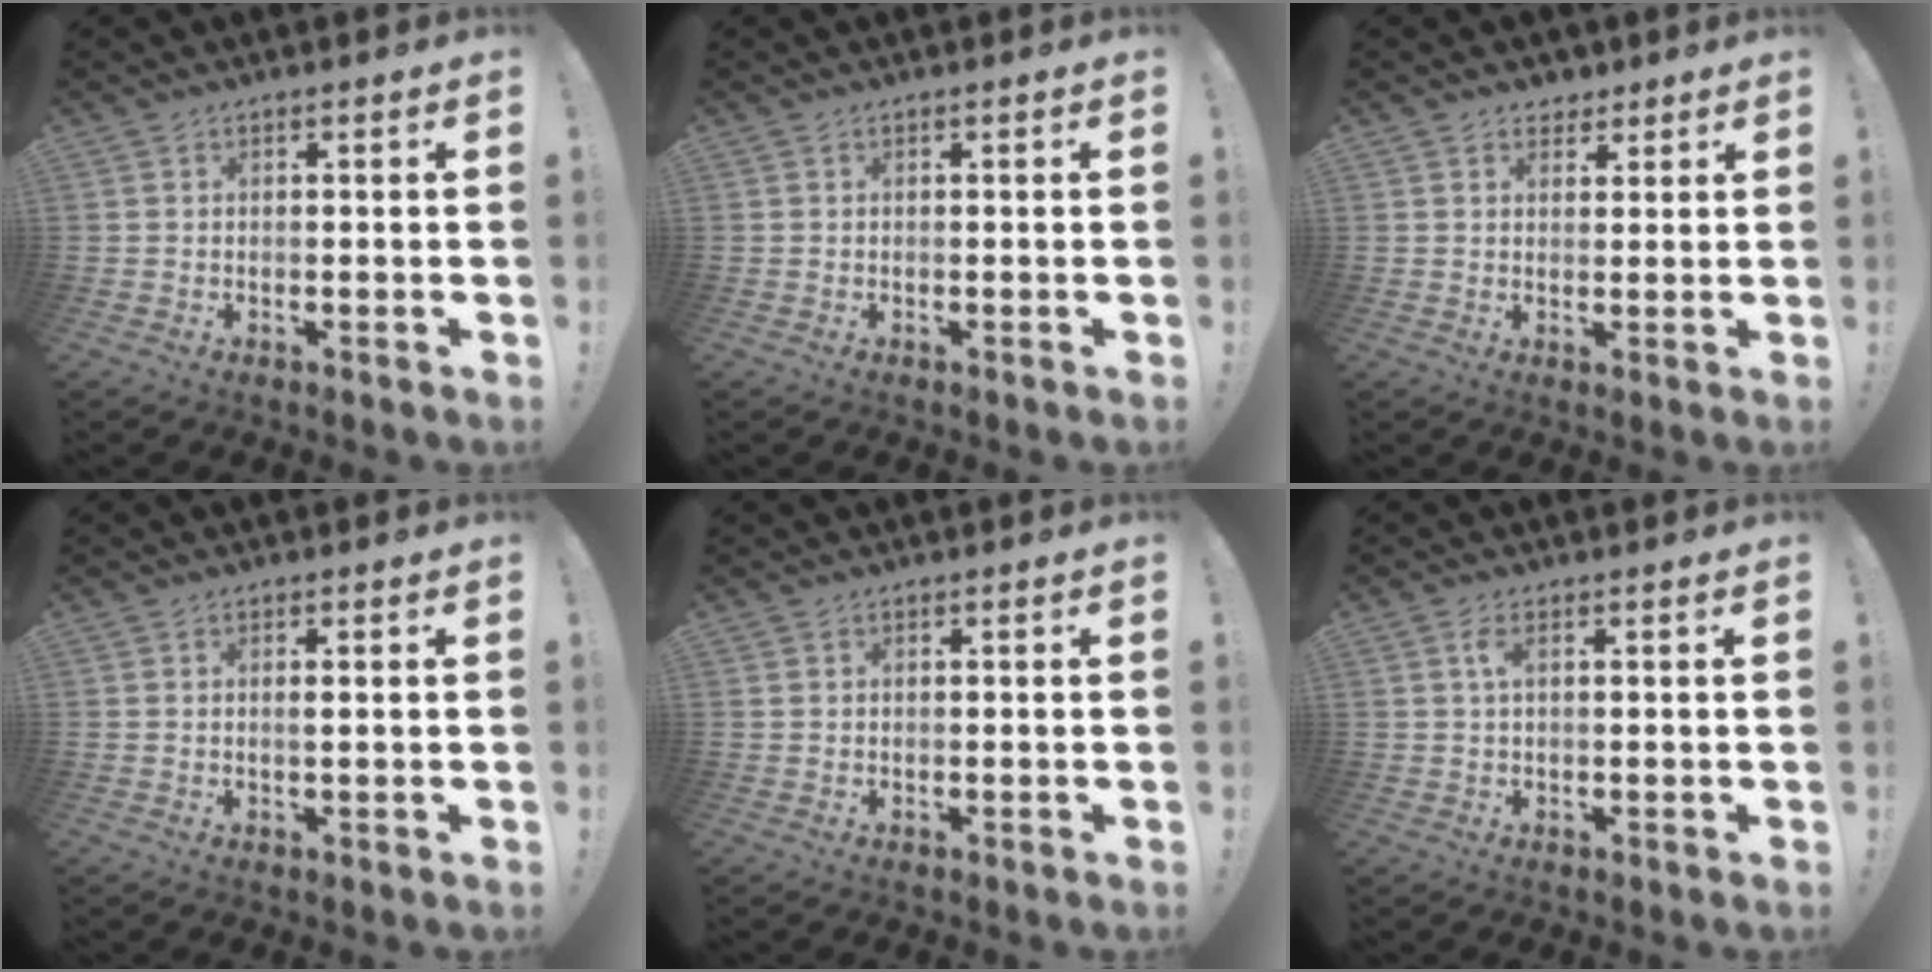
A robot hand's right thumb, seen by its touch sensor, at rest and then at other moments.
{"total": 0.0}
{"total": 4.0, "force": [2.6, 2.8, 0.8], "torque": [-0.001, -0.013, 0.047]}
{"total": 1.1, "force": [0.2, 0.0, 1.1], "torque": [-0.010, -0.007, 0.001]}
{"total": 0.0}
{"total": 2.5, "force": [0.8, 0.9, 2.2], "torque": [-0.045, 0.003, 0.012]}